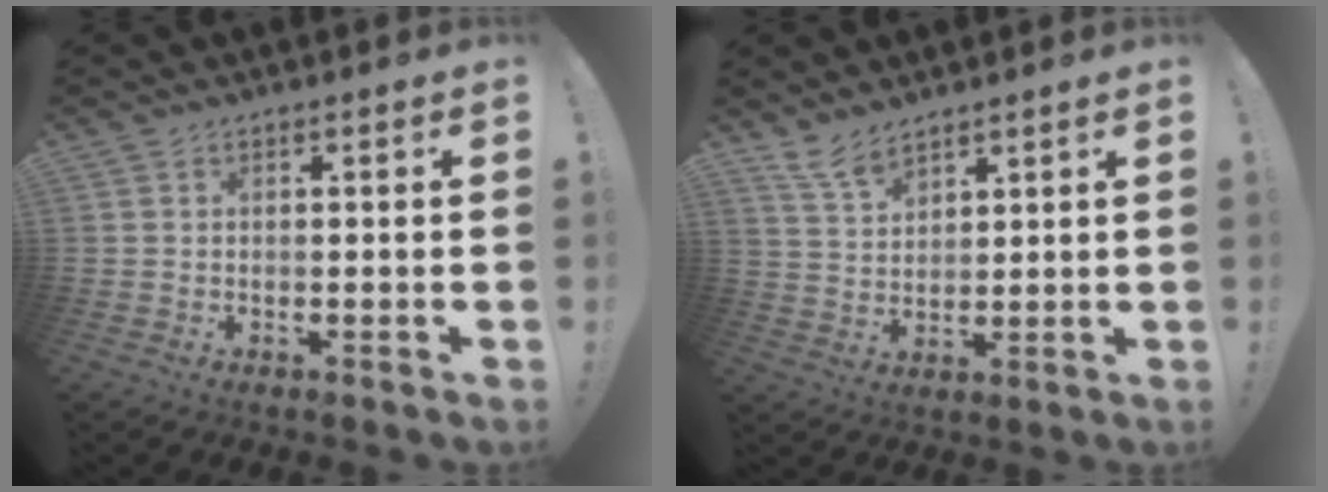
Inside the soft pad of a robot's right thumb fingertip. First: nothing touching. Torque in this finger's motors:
{"motor_torque": [0.19, 0.84, 0.58, 0.43, 0.00]}